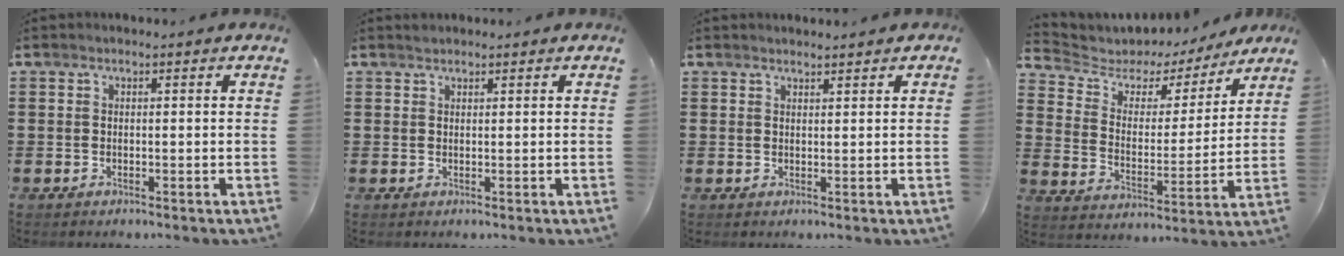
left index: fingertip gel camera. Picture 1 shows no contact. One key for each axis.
{"total": 0.8, "fx": 0.8, "fy": 0.2, "fz": 0.0, "tx": -0.003, "ty": -0.001, "tz": 0.016}
{"total": 1.2, "fx": 1.2, "fy": 0.1, "fz": 0.1, "tx": -0.005, "ty": -0.001, "tz": 0.024}
{"total": 4.7, "fx": 3.8, "fy": 2.5, "fz": 1.0, "tx": -0.049, "ty": -0.026, "tz": 0.059}